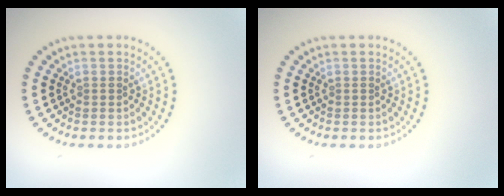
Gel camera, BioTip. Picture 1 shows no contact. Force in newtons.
{"total": 0.0}